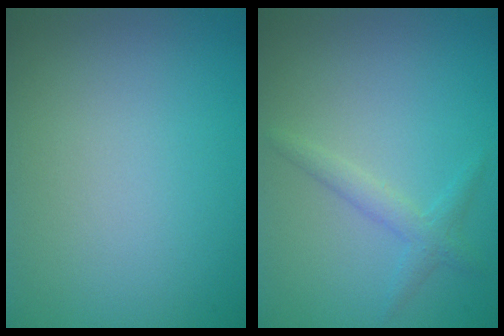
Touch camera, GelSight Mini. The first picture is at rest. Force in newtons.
{"total": 1.8, "press": 1.8, "slide": 0.0}